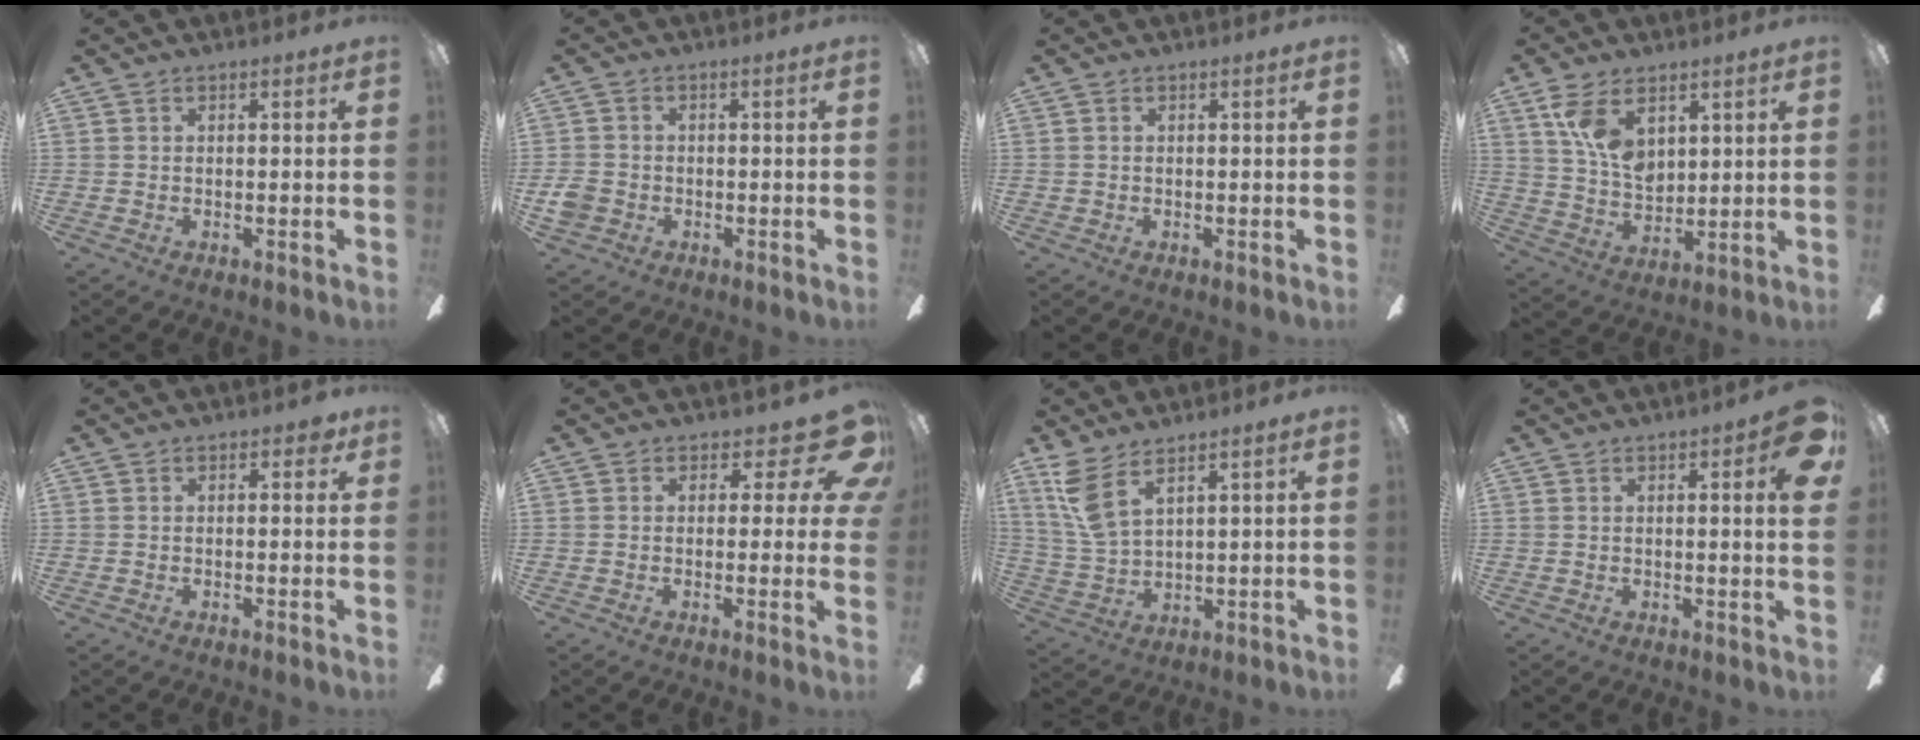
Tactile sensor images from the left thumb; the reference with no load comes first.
{"total": 3.3, "force": [-1.5, 2.6, 1.4], "torque": [-0.034, 0.003, -0.030]}
{"total": 0.0}
{"total": 11.2, "force": [5.9, 6.5, 6.9], "torque": [-0.130, -0.017, 0.111]}
{"total": 1.7, "force": [0.8, 1.0, 1.1], "torque": [-0.016, 0.003, 0.010]}
{"total": 9.1, "force": [4.6, 4.3, 6.6], "torque": [-0.068, -0.037, 0.082]}
{"total": 8.6, "force": [5.7, 2.6, 5.9], "torque": [-0.134, -0.024, 0.108]}
{"total": 6.1, "force": [2.3, 1.3, 5.5], "torque": [-0.066, -0.009, 0.032]}